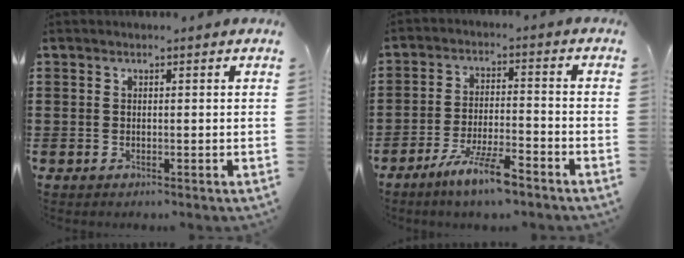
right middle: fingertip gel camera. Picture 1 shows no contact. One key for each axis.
{"total": 7.1, "fx": -5.3, "fy": 0.9, "fz": 4.7, "tx": -0.099, "ty": -0.005, "tz": -0.099}